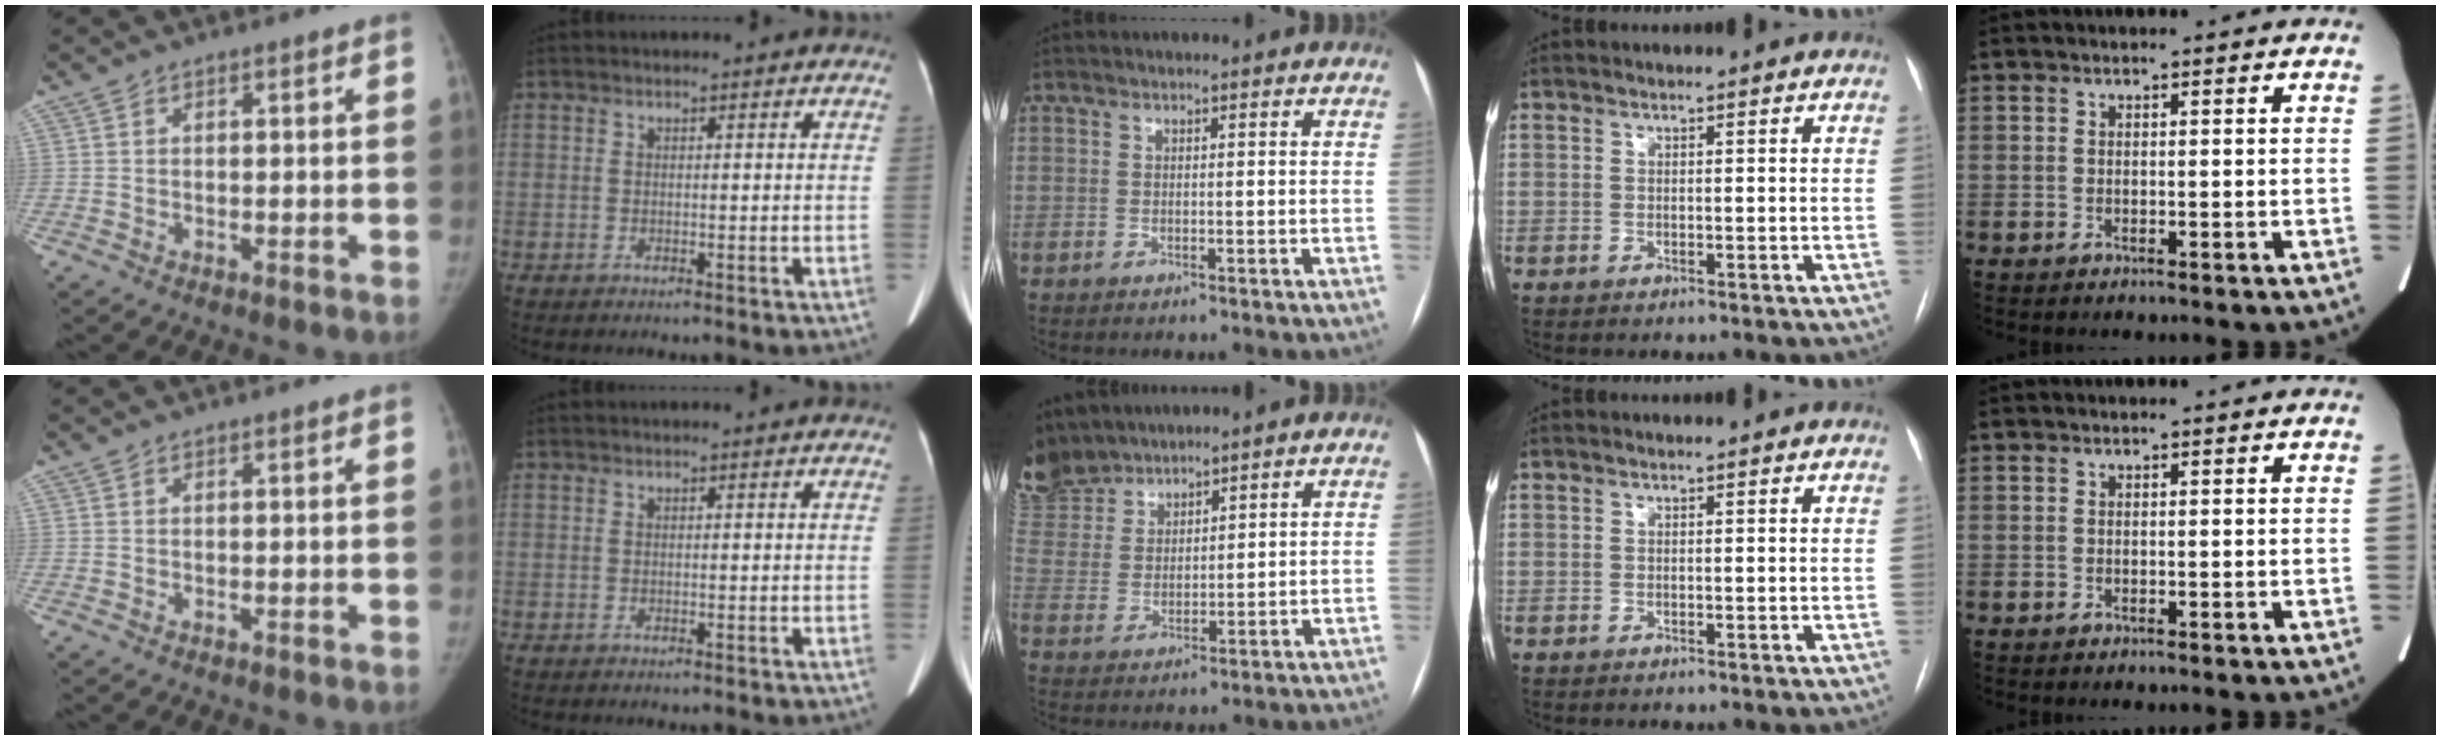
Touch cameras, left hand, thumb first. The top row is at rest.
{"middle": {"total": 10.2, "force": [9.7, 2.4, 1.8], "torque": [-0.068, 0.000, 0.215]}}